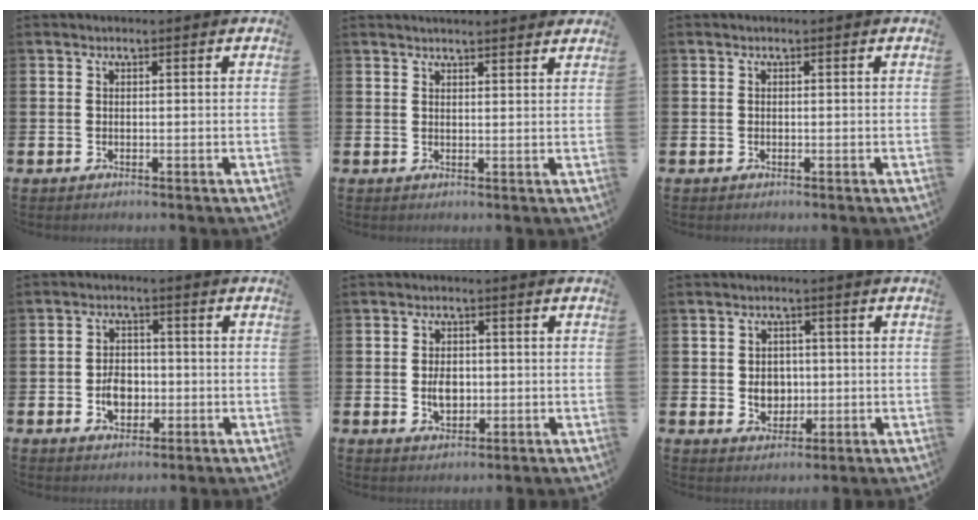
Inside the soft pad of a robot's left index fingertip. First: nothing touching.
{"total": 2.1, "force": [2.1, 0.0, 0.1], "torque": [-0.006, -0.009, 0.038]}
{"total": 0.0}
{"total": 4.3, "force": [-1.0, 3.1, 2.8], "torque": [-0.043, 0.002, -0.021]}
{"total": 3.5, "force": [-0.1, 2.4, 2.6], "torque": [-0.039, 0.003, -0.006]}
{"total": 3.6, "force": [0.0, 3.1, 1.8], "torque": [-0.025, 0.003, -0.008]}